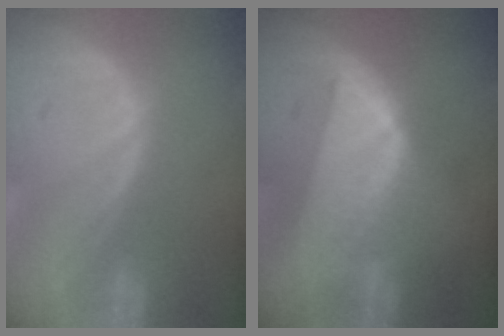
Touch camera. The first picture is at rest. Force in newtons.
{"total": 7.9, "press": 7.2, "slide": 3.2}